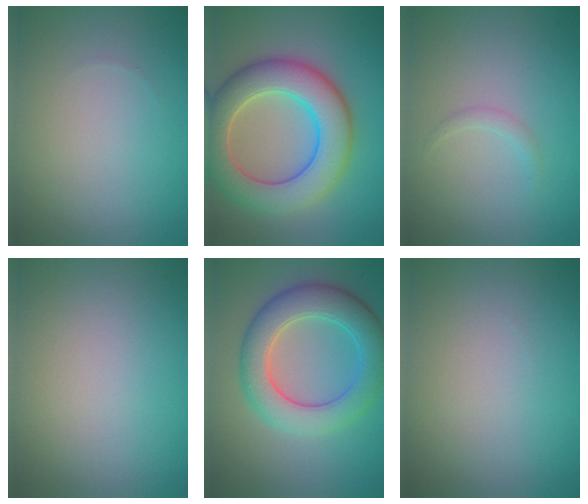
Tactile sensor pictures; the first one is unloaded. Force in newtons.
{"total": 9.0, "press": 9.0, "slide": 0.5}
{"total": 0.8, "press": 0.8, "slide": 0.1}
{"total": 0.0}
{"total": 6.7, "press": 6.7, "slide": 0.3}
{"total": 0.0}